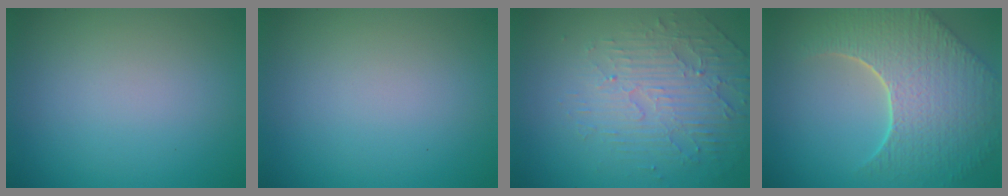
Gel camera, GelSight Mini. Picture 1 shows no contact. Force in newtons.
{"total": 0.0}
{"total": 5.1, "press": 3.5, "slide": 3.7}
{"total": 8.4, "press": 6.1, "slide": 5.9}